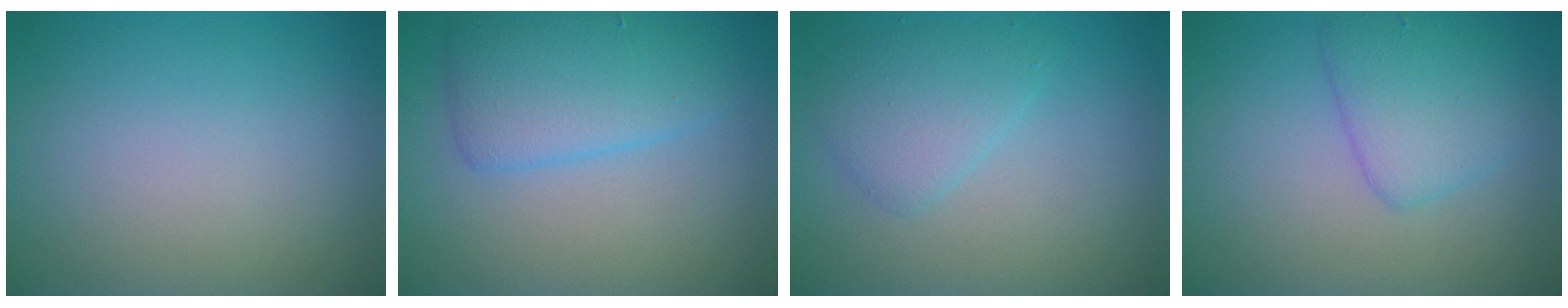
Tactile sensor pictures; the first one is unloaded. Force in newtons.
{"total": 4.3, "press": 4.3, "slide": 0.3}
{"total": 2.6, "press": 2.6, "slide": 0.1}
{"total": 3.5, "press": 3.5, "slide": 0.1}